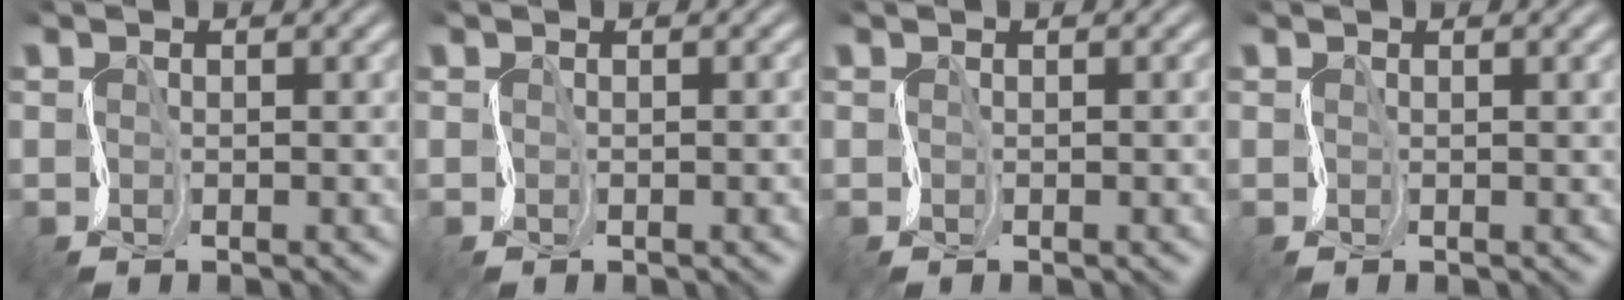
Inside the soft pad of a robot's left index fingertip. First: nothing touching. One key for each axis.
{"total": 1.9, "fx": -0.1, "fy": 0.9, "fz": 1.7, "tx": -0.009, "ty": 0.007, "tz": -0.006}
{"total": 1.3, "fx": 0.0, "fy": 0.6, "fz": 1.2, "tx": -0.002, "ty": 0.005, "tz": -0.005}
{"total": 2.0, "fx": 0.6, "fy": 0.8, "fz": 1.7, "tx": -0.013, "ty": 0.010, "tz": 0.000}